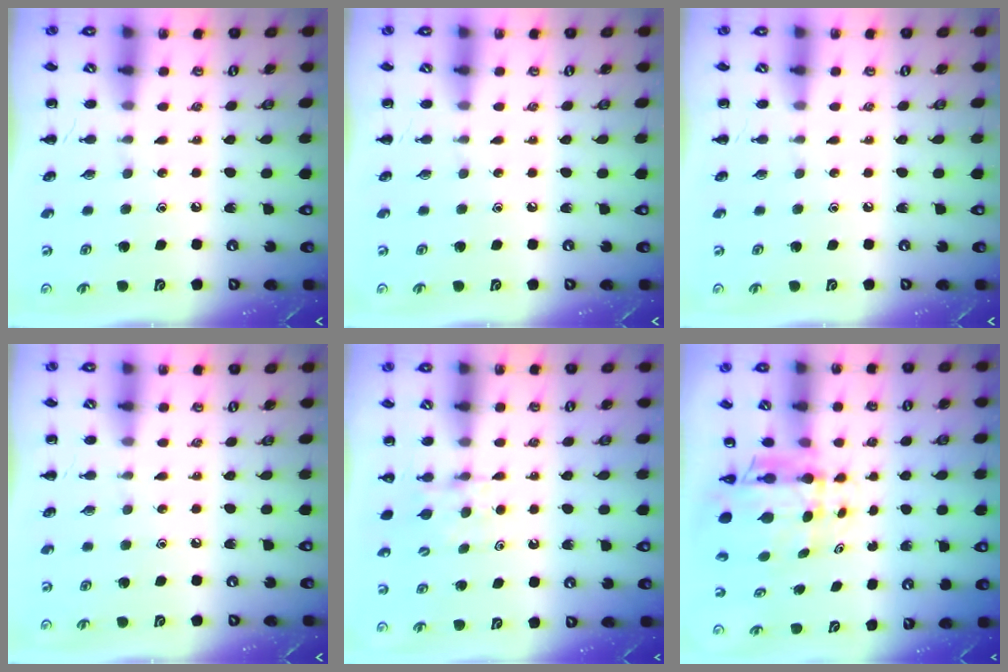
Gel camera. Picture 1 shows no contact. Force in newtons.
{"total": 0.0}
{"total": 0.0}
{"total": 0.0}
{"total": 4.8, "press": 4.6, "slide": 1.5}
{"total": 6.3, "press": 6.0, "slide": 1.9}